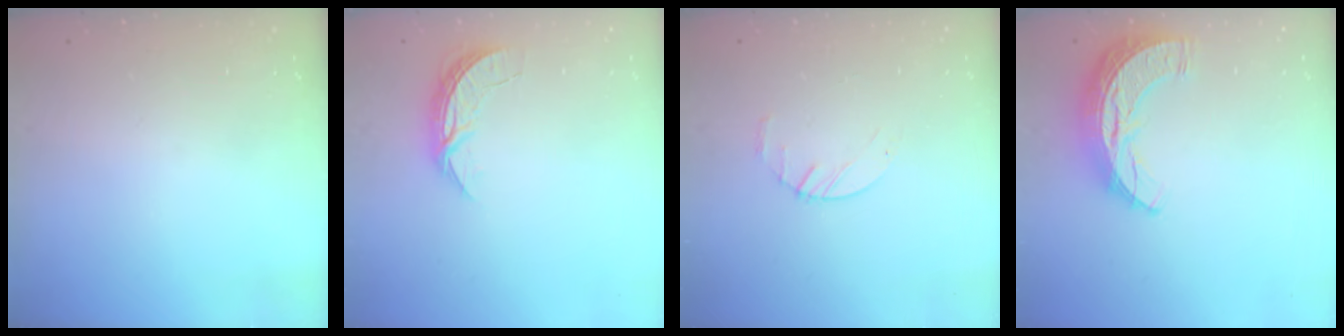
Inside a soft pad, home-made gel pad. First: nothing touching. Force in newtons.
{"total": 6.2, "press": 6.2, "slide": 0.5}
{"total": 2.4, "press": 2.3, "slide": 0.3}
{"total": 11.3, "press": 11.2, "slide": 0.7}